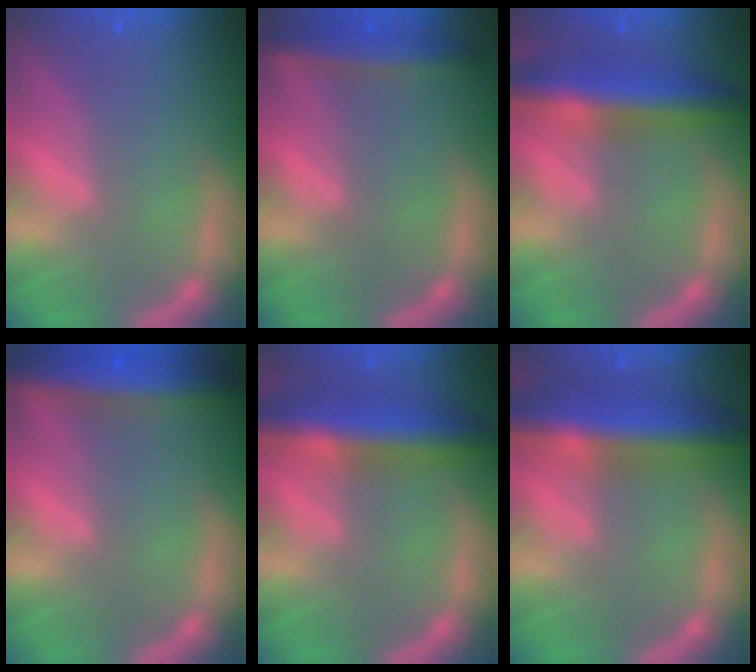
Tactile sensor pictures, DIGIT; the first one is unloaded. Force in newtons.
{"total": 4.0}
{"total": 7.0}
{"total": 7.4}
{"total": 7.5}
{"total": 8.5}